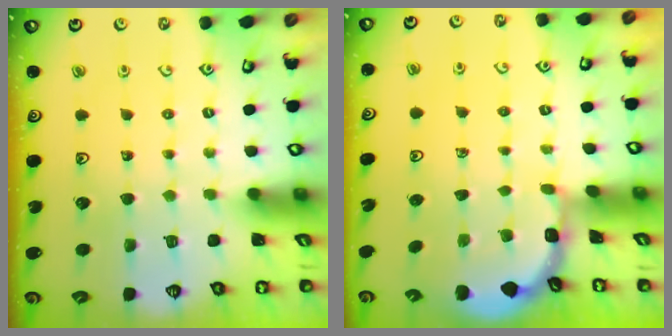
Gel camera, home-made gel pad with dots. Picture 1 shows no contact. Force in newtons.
{"total": 2.0, "press": 2.0, "slide": 0.1}